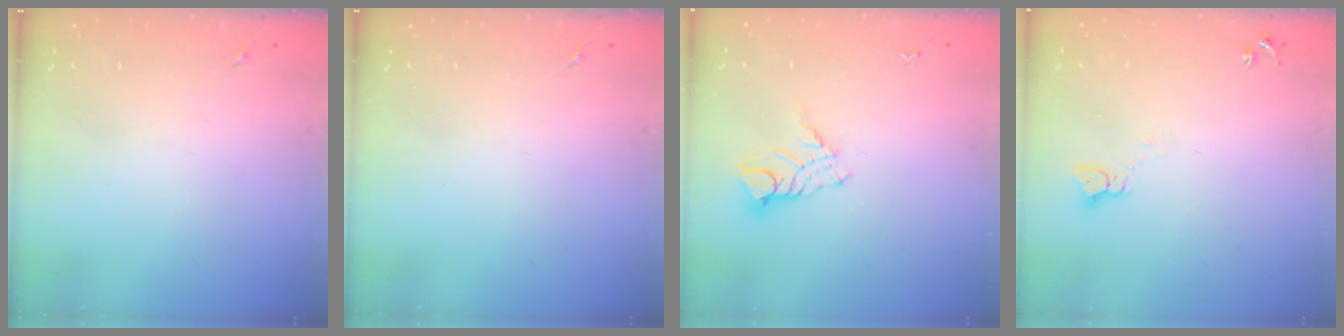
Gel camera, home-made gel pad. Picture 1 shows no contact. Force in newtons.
{"total": 0.0}
{"total": 8.9, "press": 8.9, "slide": 0.8}
{"total": 2.3, "press": 2.3, "slide": 0.3}